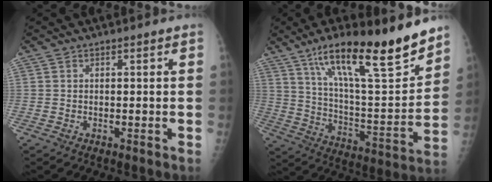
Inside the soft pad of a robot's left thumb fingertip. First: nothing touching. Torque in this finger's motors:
{"motor_torque": [0.46, 0.45, 1.49, -1.28, 0.39]}